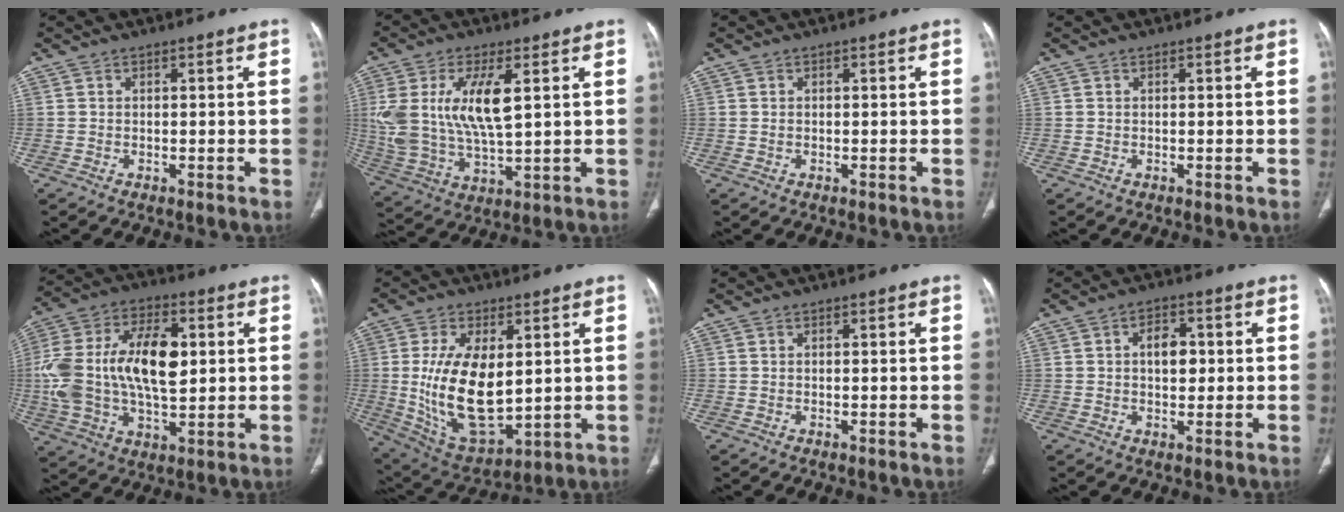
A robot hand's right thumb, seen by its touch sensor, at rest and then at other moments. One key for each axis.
{"total": 15.7, "fx": 3.8, "fy": 6.7, "fz": 13.6, "tx": -0.288, "ty": -0.015, "tz": 0.083}
{"total": 0.0}
{"total": 0.0}
{"total": 21.4, "fx": 2.1, "fy": 11.6, "fz": 17.8, "tx": -0.348, "ty": 0.012, "tz": 0.037}
{"total": 17.8, "fx": 1.3, "fy": 9.3, "fz": 15.2, "tx": -0.267, "ty": -0.020, "tz": 0.044}
{"total": 0.0}
{"total": 5.2, "fx": 0.7, "fy": 3.3, "fz": 4.0, "tx": -0.045, "ty": 0.003, "tz": 0.008}